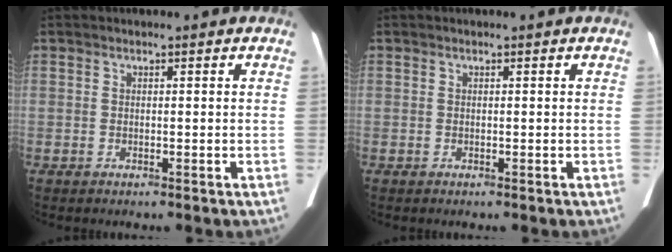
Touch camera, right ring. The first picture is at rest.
{"total": 0.0}